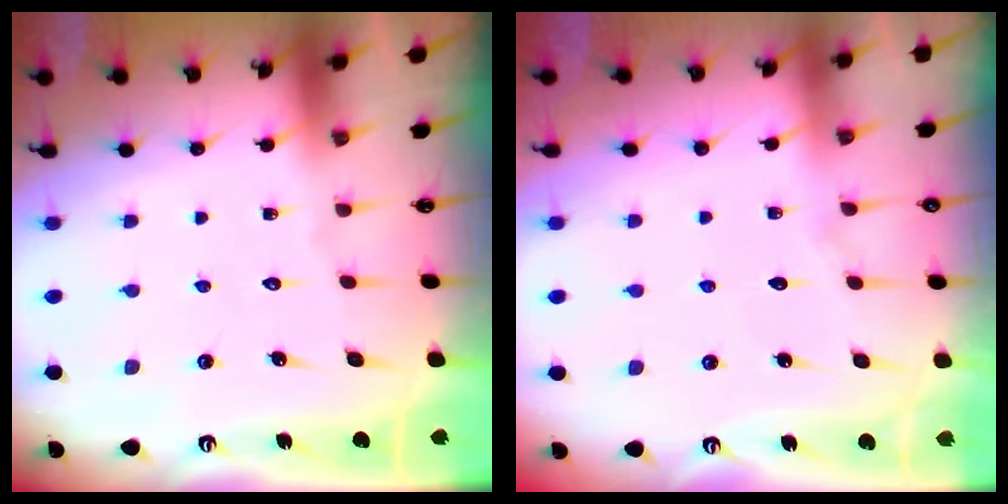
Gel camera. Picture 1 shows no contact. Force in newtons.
{"total": 5.4, "press": 5.4, "slide": 0.8}